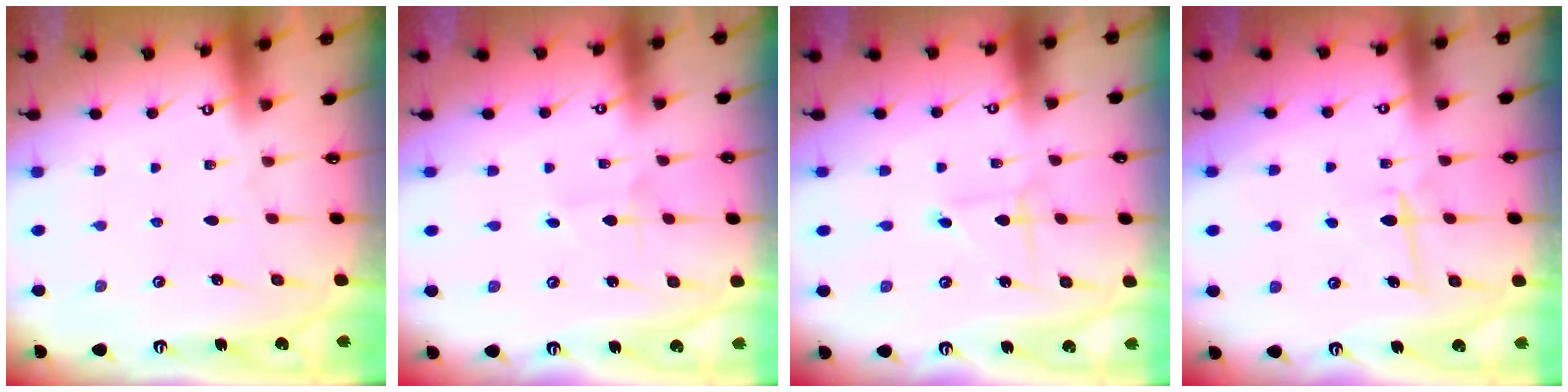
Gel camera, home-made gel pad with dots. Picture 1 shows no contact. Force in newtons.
{"total": 1.1, "press": 1.1, "slide": 0.1}
{"total": 0.9, "press": 0.9, "slide": 0.0}
{"total": 5.9, "press": 5.8, "slide": 1.0}